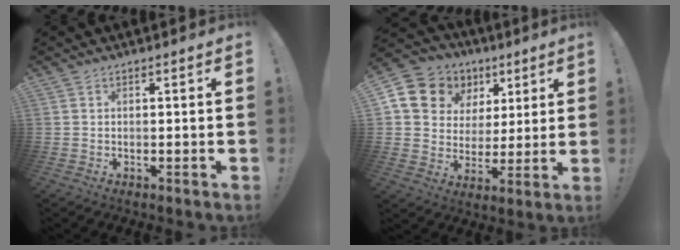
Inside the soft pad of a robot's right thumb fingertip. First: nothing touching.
{"total": 13.1, "force": [6.5, 10.5, 4.3], "torque": [-0.075, -0.036, 0.136]}